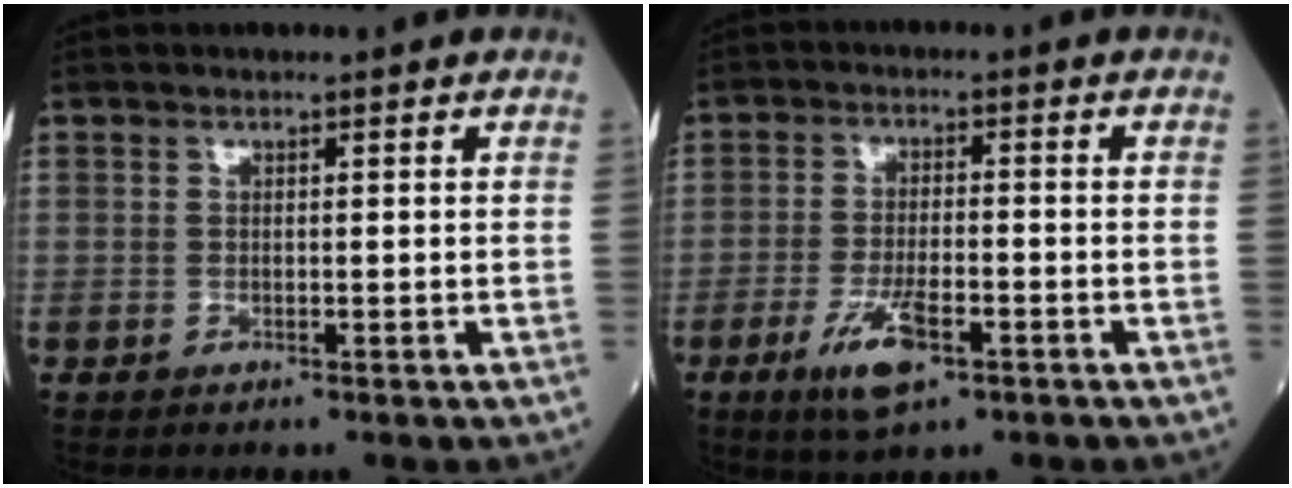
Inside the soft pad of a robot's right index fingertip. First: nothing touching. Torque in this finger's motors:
{"motor_torque": [1.19, -0.53, 0.63, 0.17]}